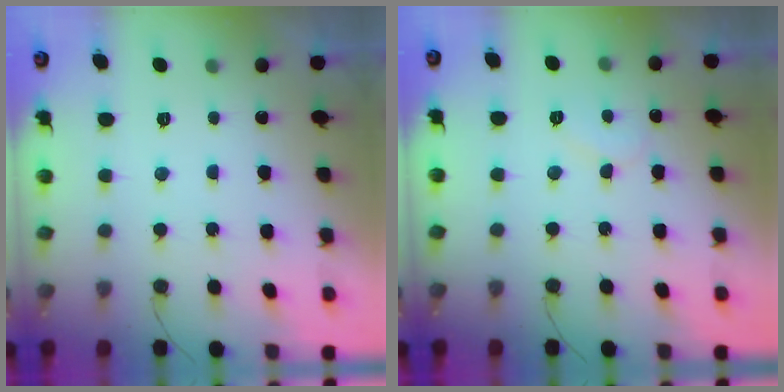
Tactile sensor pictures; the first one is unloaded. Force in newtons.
{"total": 6.8, "press": 6.8, "slide": 0.5}